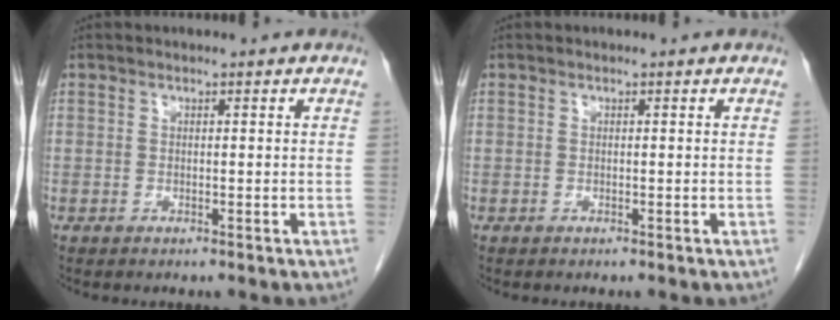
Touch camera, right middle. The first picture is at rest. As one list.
[{"total": 0.0}]